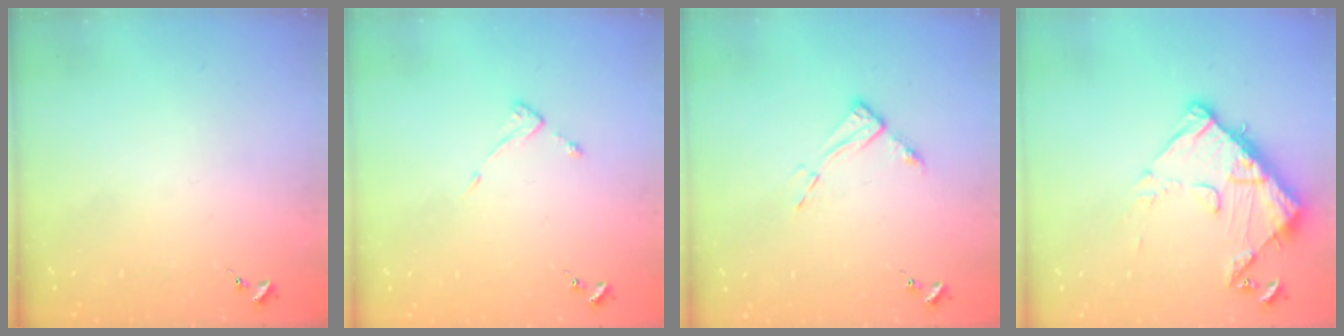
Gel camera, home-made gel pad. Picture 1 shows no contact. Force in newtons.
{"total": 2.6, "press": 2.6, "slide": 0.3}
{"total": 7.7, "press": 7.7, "slide": 0.6}
{"total": 13.0, "press": 13.0, "slide": 1.3}